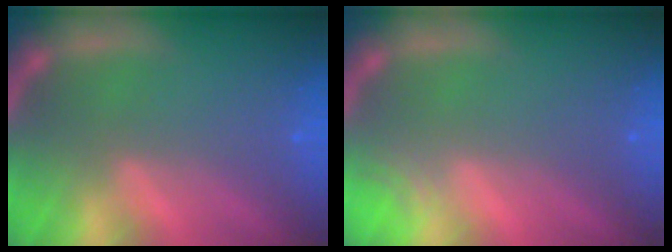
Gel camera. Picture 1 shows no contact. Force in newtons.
{"total": 0.9}